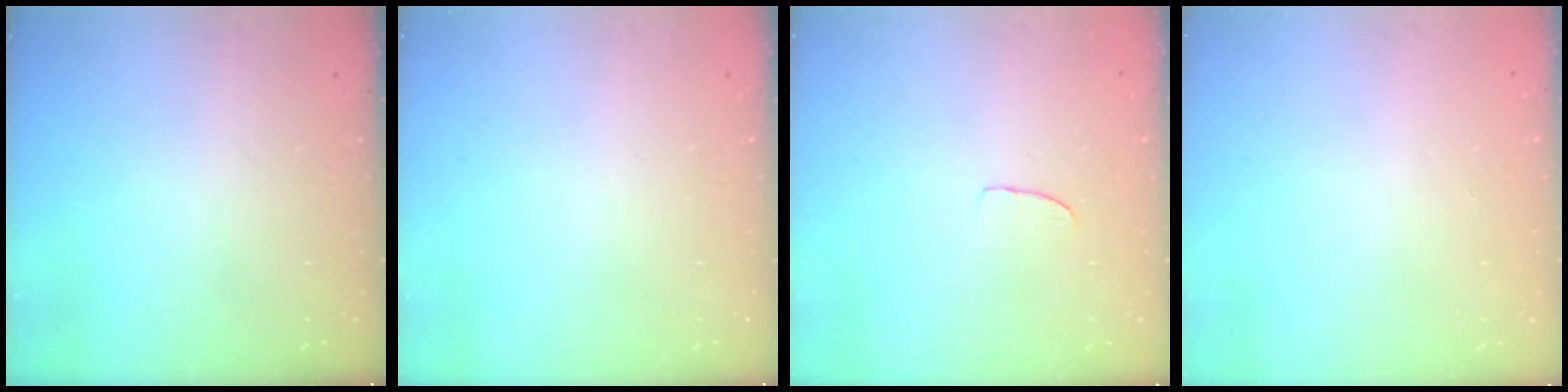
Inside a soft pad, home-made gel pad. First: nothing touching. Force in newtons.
{"total": 0.0}
{"total": 4.7, "press": 4.7, "slide": 0.3}
{"total": 0.5, "press": 0.5, "slide": 0.1}